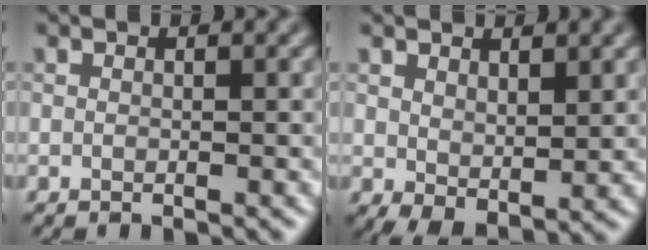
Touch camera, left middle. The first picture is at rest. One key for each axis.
{"total": 3.1, "fx": 1.1, "fy": 1.8, "fz": 2.3, "tx": -0.045, "ty": -0.009, "tz": 0.028}